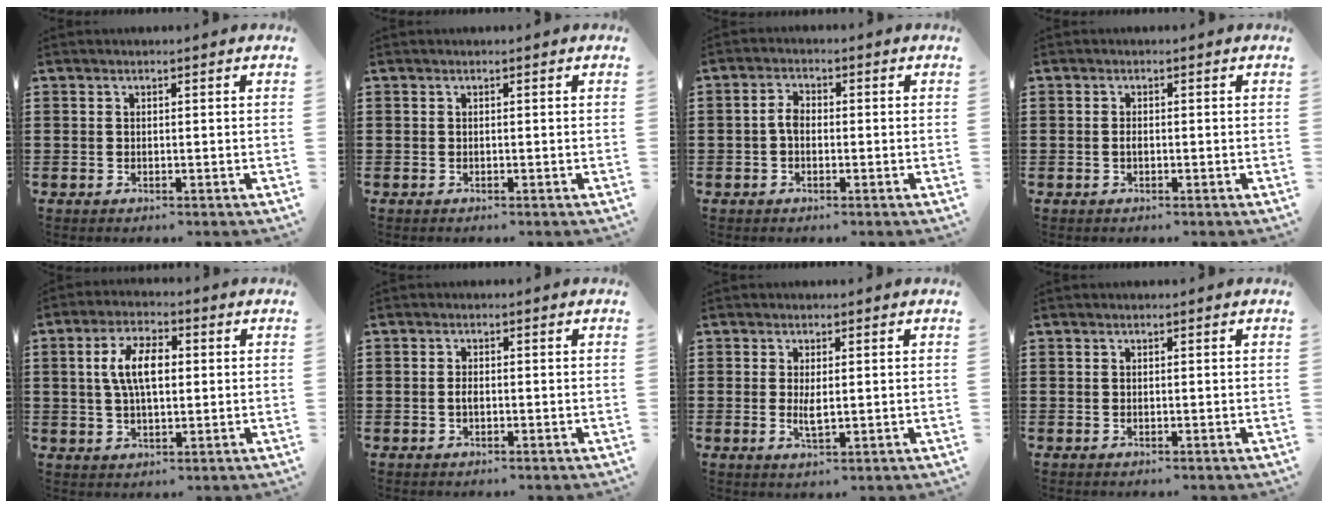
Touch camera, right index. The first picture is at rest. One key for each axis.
{"total": 0.0}
{"total": 2.7, "fx": -0.5, "fy": 1.6, "fz": 2.1, "tx": -0.049, "ty": 0.002, "tz": -0.012}
{"total": 0.7, "fx": -0.2, "fy": 0.4, "fz": 0.6, "tx": -0.014, "ty": -0.005, "tz": -0.002}
{"total": 7.0, "fx": 0.9, "fy": 3.3, "fz": 6.2, "tx": -0.132, "ty": 0.011, "tz": 0.011}
{"total": 1.1, "fx": -0.3, "fy": 0.5, "fz": 1.0, "tx": -0.022, "ty": -0.003, "tz": -0.004}
{"total": 2.8, "fx": 0.1, "fy": 0.7, "fz": 2.8, "tx": -0.053, "ty": -0.005, "tz": 0.003}
{"total": 0.0}